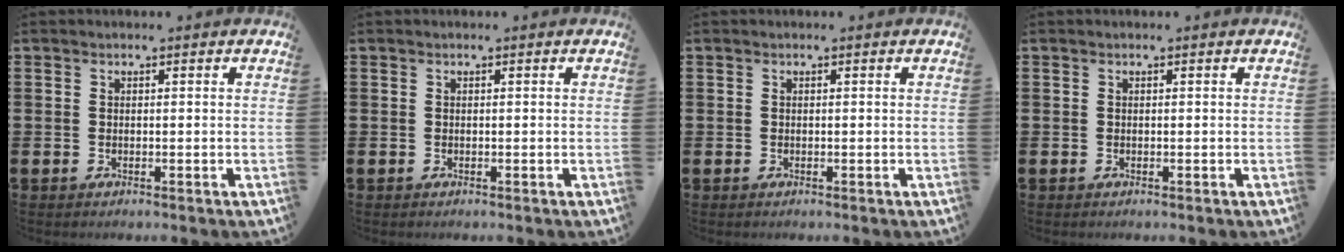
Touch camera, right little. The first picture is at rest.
{"total": 0.0}
{"total": 0.0}
{"total": 0.0}